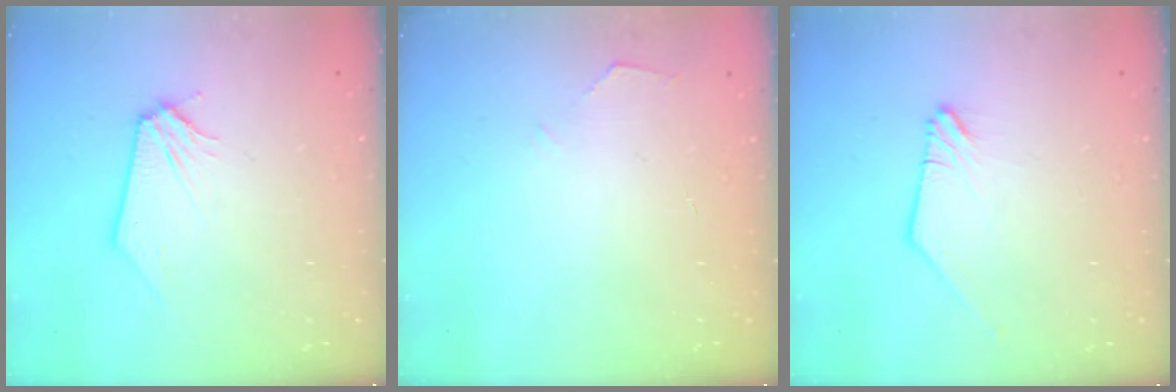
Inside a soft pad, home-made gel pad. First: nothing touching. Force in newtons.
{"total": 2.2, "press": 2.2, "slide": 0.3}
{"total": 0.0}